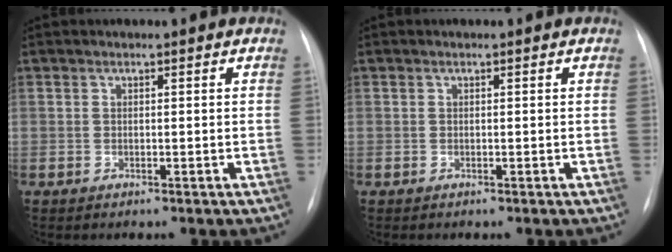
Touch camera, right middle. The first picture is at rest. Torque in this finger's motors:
{"motor_torque": [0.24, -0.23, -0.02, -0.01]}